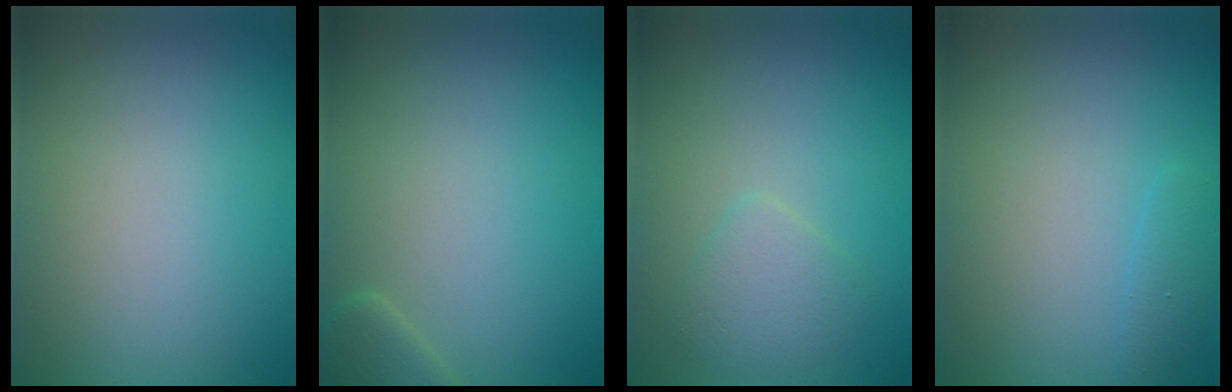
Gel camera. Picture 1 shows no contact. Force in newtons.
{"total": 1.7, "press": 1.7, "slide": 0.2}
{"total": 2.1, "press": 2.1, "slide": 0.1}
{"total": 1.1, "press": 1.1, "slide": 0.1}